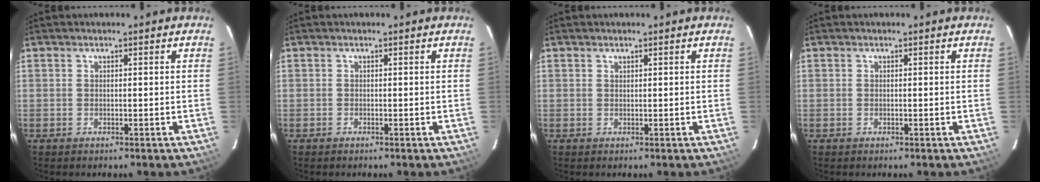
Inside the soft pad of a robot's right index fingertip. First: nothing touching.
{"total": 0.0}
{"total": 0.0}
{"total": 0.0}